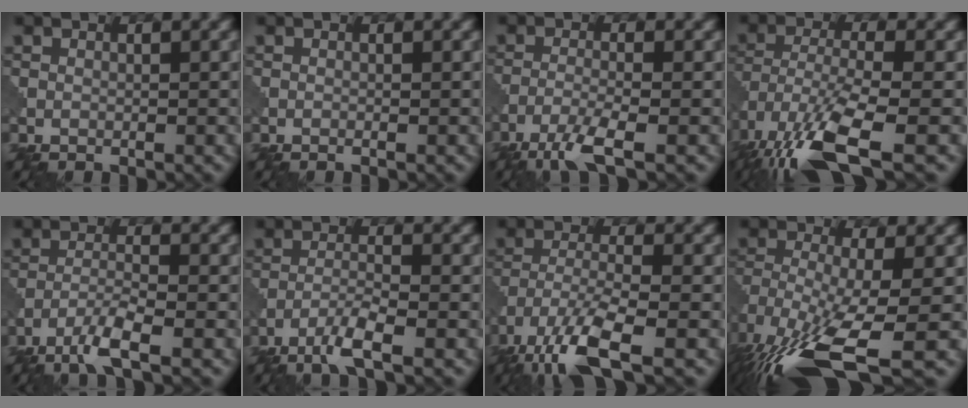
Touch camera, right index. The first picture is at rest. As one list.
[{"total": 0.0}, {"total": 3.8, "force": [-2.5, 0.4, 2.8], "torque": [-0.058, -0.001, -0.063]}, {"total": 10.0, "force": [-6.1, 3.0, 7.4], "torque": [-0.155, -0.014, -0.121]}, {"total": 3.7, "force": [-2.6, 0.3, 2.7], "torque": [-0.056, 0.001, -0.063]}, {"total": 3.3, "force": [-2.3, 0.2, 2.4], "torque": [-0.049, 0.003, -0.055]}, {"total": 8.1, "force": [-5.3, 2.0, 5.7], "torque": [-0.118, -0.010, -0.110]}, {"total": 12.2, "force": [-6.8, 3.9, 9.4], "torque": [-0.205, -0.018, -0.112]}]